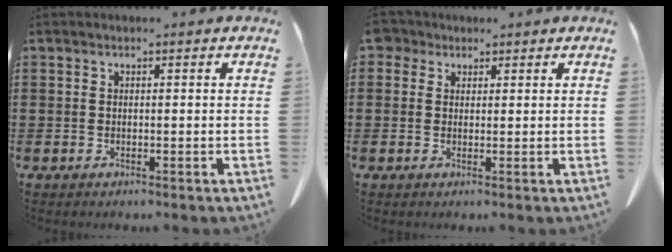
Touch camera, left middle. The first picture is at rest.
{"total": 2.4, "force": [1.5, 1.7, 0.7], "torque": [-0.016, 0.004, 0.026]}